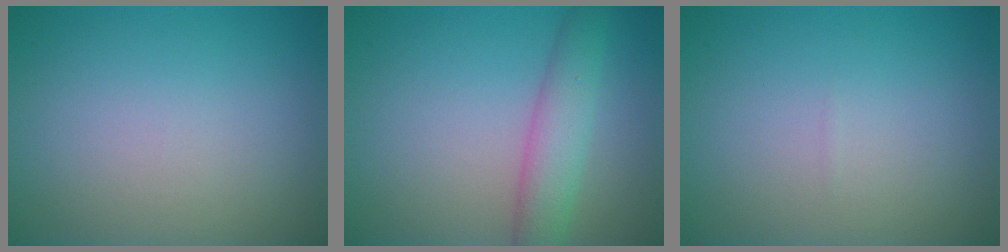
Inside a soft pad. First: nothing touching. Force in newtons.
{"total": 3.7, "press": 3.7, "slide": 0.1}
{"total": 0.0}